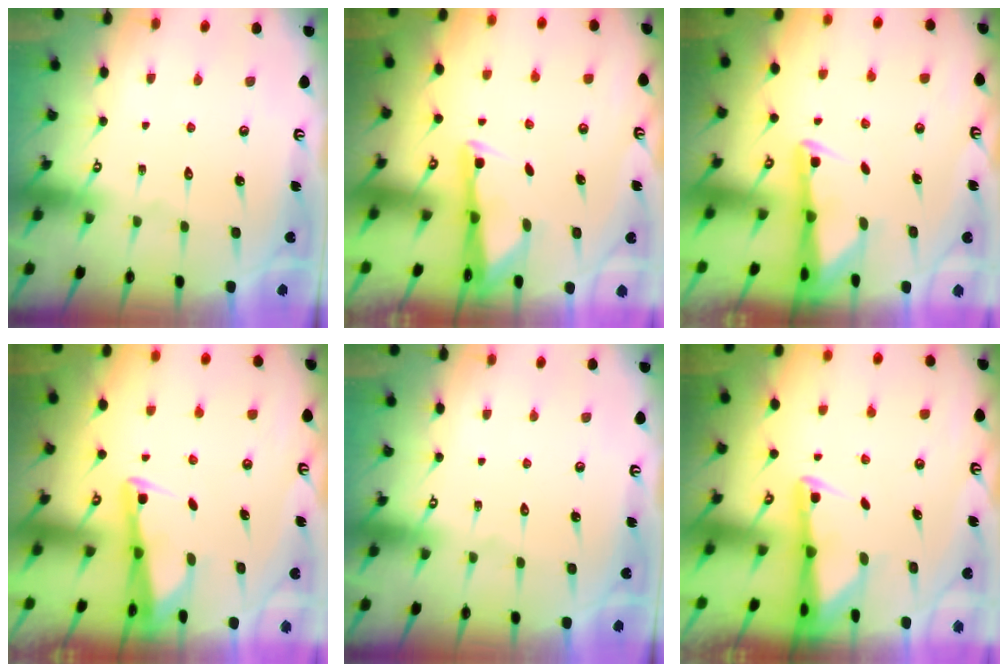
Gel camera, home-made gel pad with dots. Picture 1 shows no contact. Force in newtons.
{"total": 2.5, "press": 2.5, "slide": 0.3}
{"total": 2.4, "press": 2.3, "slide": 0.4}
{"total": 2.9, "press": 2.8, "slide": 0.3}
{"total": 0.0}
{"total": 2.4, "press": 2.4, "slide": 0.5}